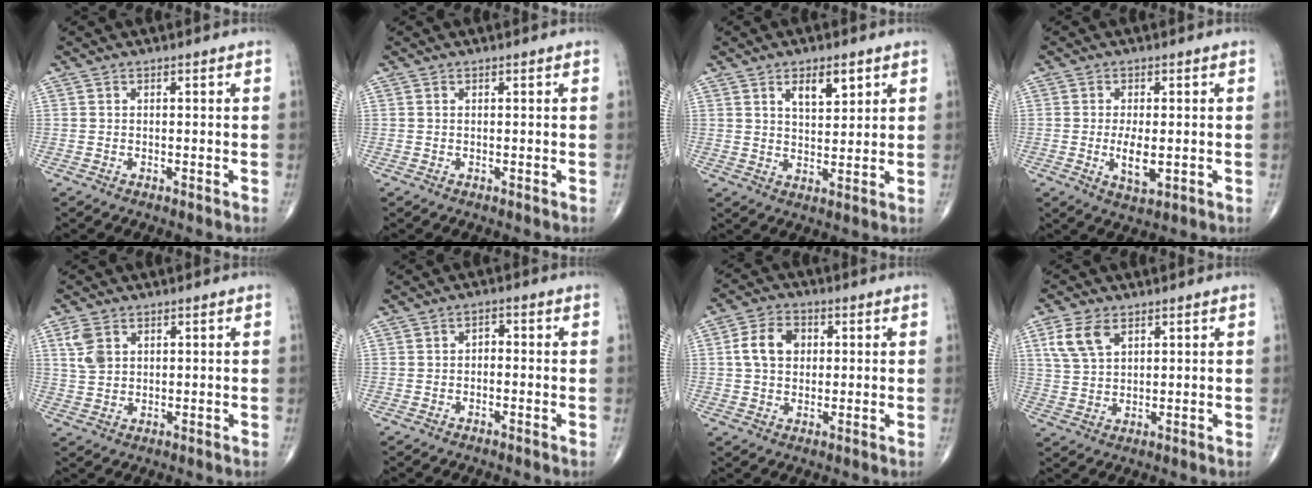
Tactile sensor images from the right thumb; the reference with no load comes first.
{"total": 0.0}
{"total": 6.1, "force": [3.1, 2.8, 4.5], "torque": [-0.059, -0.022, 0.053]}
{"total": 5.3, "force": [-0.7, 2.3, 4.7], "torque": [-0.085, -0.011, -0.009]}
{"total": 4.5, "force": [1.8, 3.0, 2.8], "torque": [-0.053, -0.001, 0.043]}
{"total": 1.6, "force": [-0.5, 1.1, 1.0], "torque": [-0.003, 0.011, -0.015]}
{"total": 7.6, "force": [1.3, 5.6, 5.0], "torque": [-0.080, 0.011, 0.018]}
{"total": 6.9, "force": [3.2, 4.0, 4.6], "torque": [-0.090, -0.004, 0.070]}